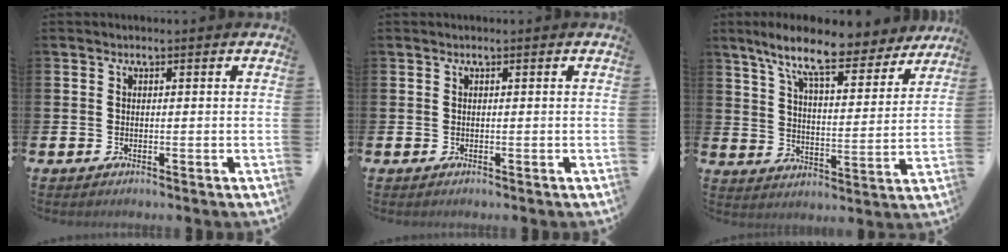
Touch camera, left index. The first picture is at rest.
{"total": 0.0}
{"total": 11.2, "force": [9.3, 2.3, 5.8], "torque": [-0.131, -0.047, 0.158]}